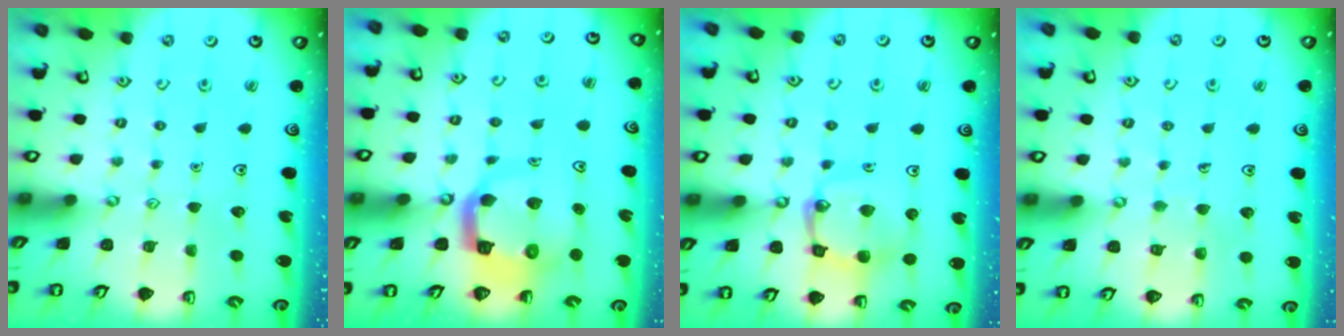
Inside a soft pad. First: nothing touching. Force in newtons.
{"total": 11.2, "press": 11.1, "slide": 1.5}
{"total": 13.4, "press": 13.4, "slide": 1.3}
{"total": 5.7, "press": 5.7, "slide": 0.6}